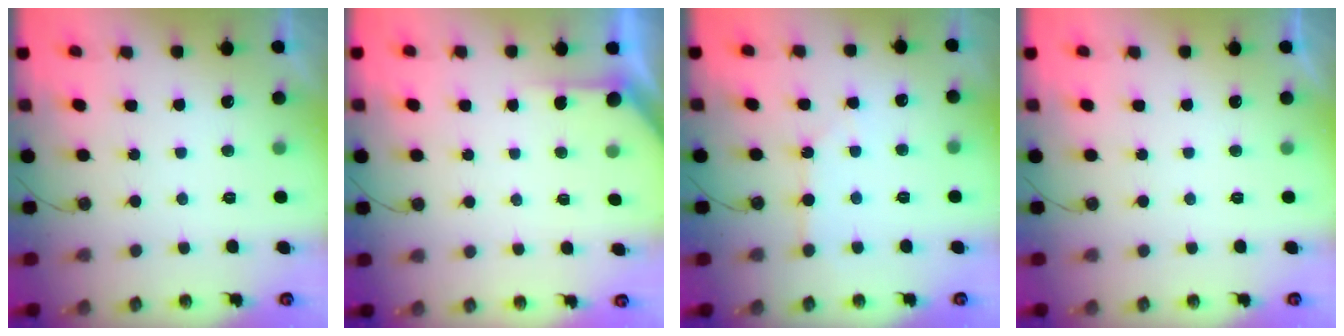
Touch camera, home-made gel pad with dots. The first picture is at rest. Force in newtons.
{"total": 2.3, "press": 2.3, "slide": 0.2}
{"total": 3.0, "press": 3.0, "slide": 0.3}
{"total": 0.0}